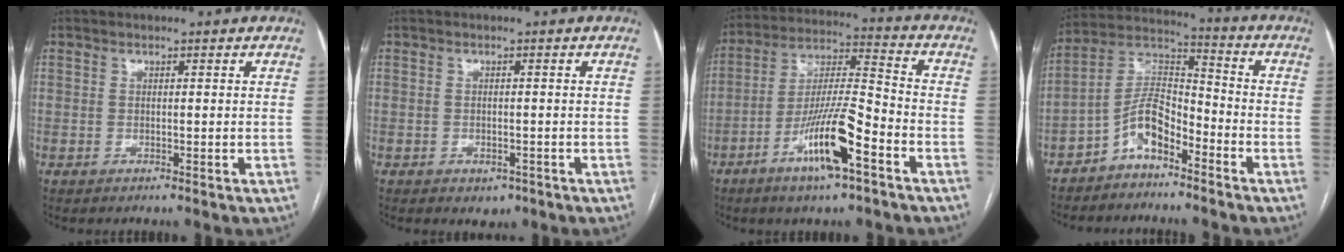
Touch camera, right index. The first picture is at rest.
{"total": 2.3, "force": [-1.3, 1.6, 1.1], "torque": [-0.010, 0.002, -0.007]}
{"total": 8.7, "force": [-4.6, 1.2, 7.3], "torque": [-0.137, -0.001, -0.083]}
{"total": 8.3, "force": [-5.1, 3.5, 5.5], "torque": [-0.115, 0.027, -0.100]}